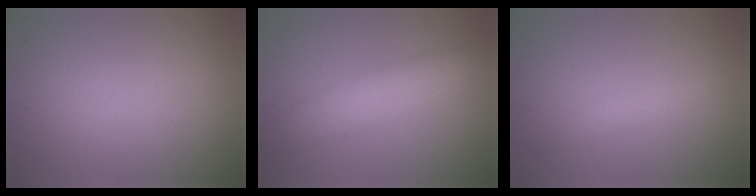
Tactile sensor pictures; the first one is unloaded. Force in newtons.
{"total": 4.8, "press": 4.8, "slide": 0.2}
{"total": 1.7, "press": 1.7, "slide": 0.1}